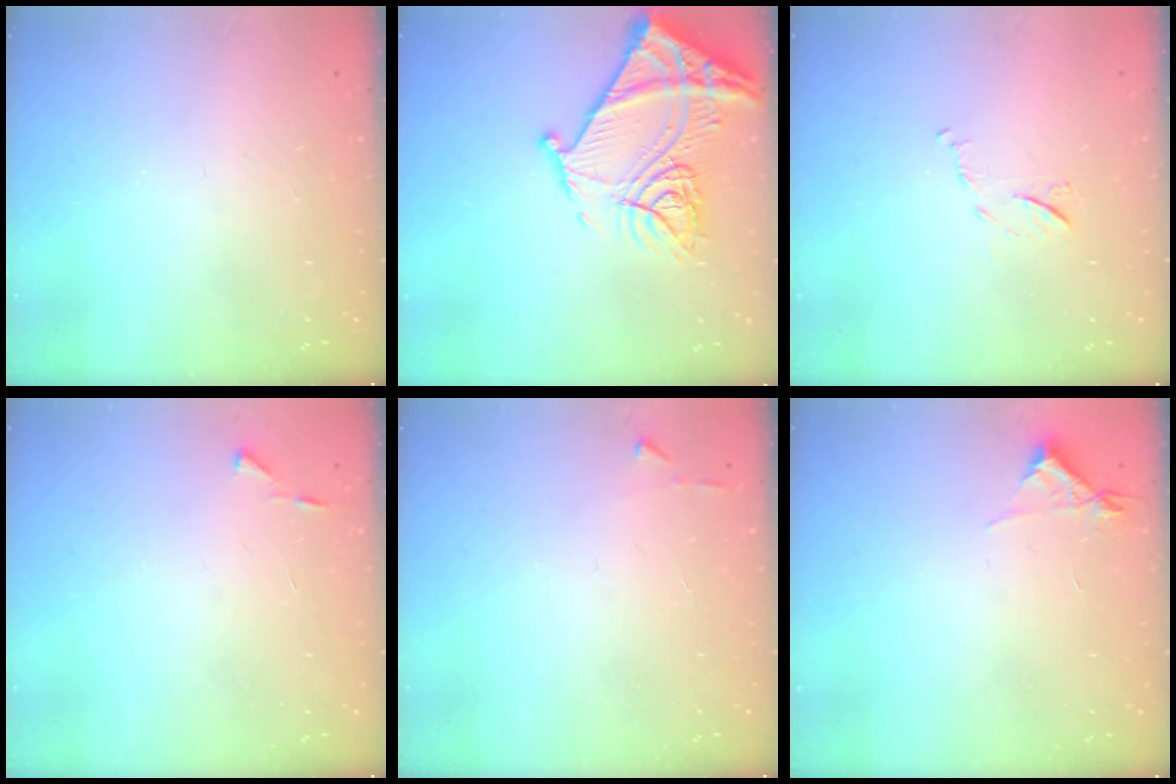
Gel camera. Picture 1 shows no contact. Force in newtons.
{"total": 19.8, "press": 19.7, "slide": 2.1}
{"total": 6.0, "press": 6.0, "slide": 0.6}
{"total": 3.1, "press": 3.1, "slide": 0.3}
{"total": 3.2, "press": 3.2, "slide": 0.4}
{"total": 5.0, "press": 4.9, "slide": 0.7}